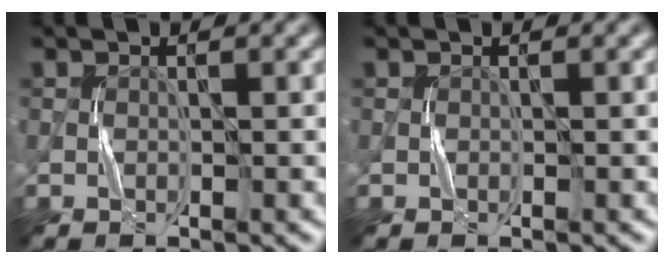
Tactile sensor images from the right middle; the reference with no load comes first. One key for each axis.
{"total": 0.0}